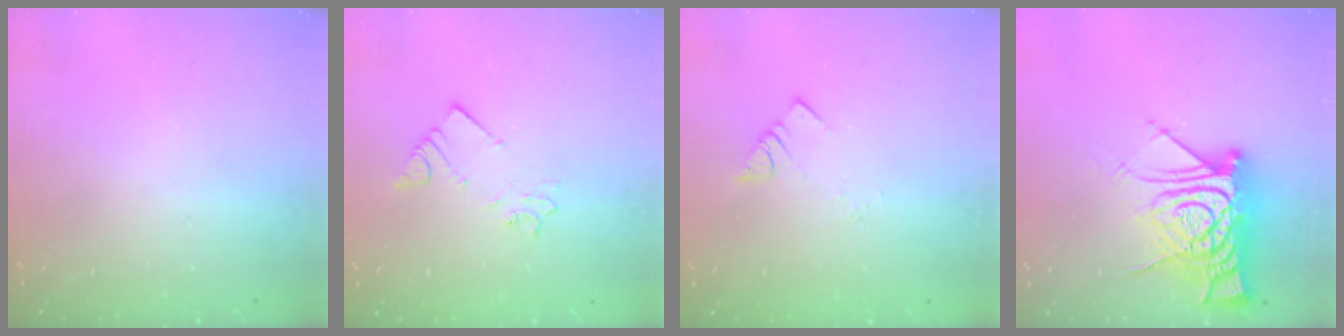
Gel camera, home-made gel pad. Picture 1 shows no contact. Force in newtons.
{"total": 3.0, "press": 3.0, "slide": 0.3}
{"total": 2.7, "press": 2.7, "slide": 0.4}
{"total": 15.1, "press": 15.0, "slide": 1.4}